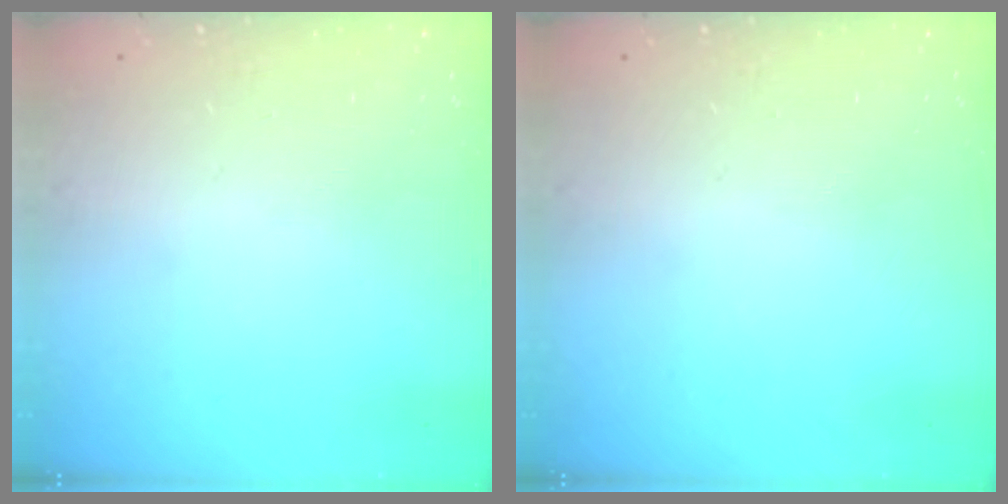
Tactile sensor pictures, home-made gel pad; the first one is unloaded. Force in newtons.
{"total": 0.0}